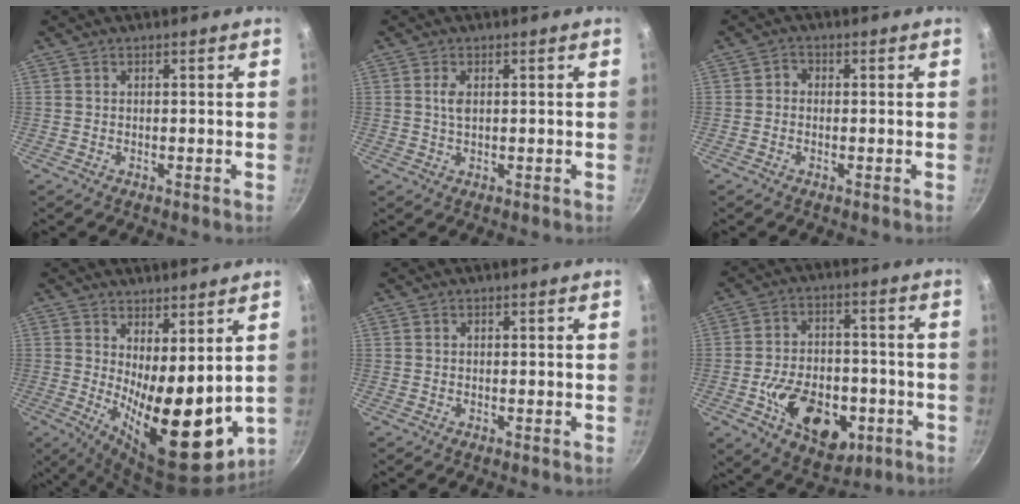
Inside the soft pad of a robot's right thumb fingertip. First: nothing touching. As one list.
[{"total": 2.1, "force": [0.5, 1.1, 1.8], "torque": [-0.036, -0.001, 0.010]}, {"total": 1.5, "force": [-0.4, 1.3, 0.7], "torque": [-0.009, 0.008, -0.013]}, {"total": 16.0, "force": [1.9, 6.4, 14.5], "torque": [-0.181, -0.043, 0.044]}, {"total": 0.0}, {"total": 17.4, "force": [-5.7, 11.4, 11.9], "torque": [-0.158, 0.027, -0.076]}]